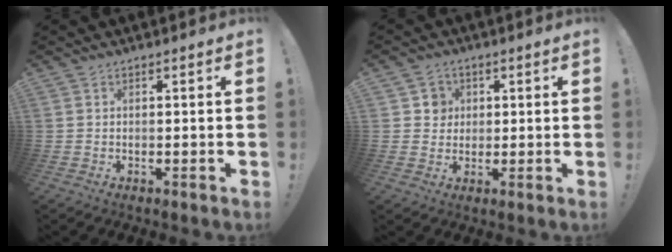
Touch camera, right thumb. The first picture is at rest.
{"total": 4.7, "force": [1.3, 4.4, 0.8], "torque": [-0.002, -0.006, 0.022]}